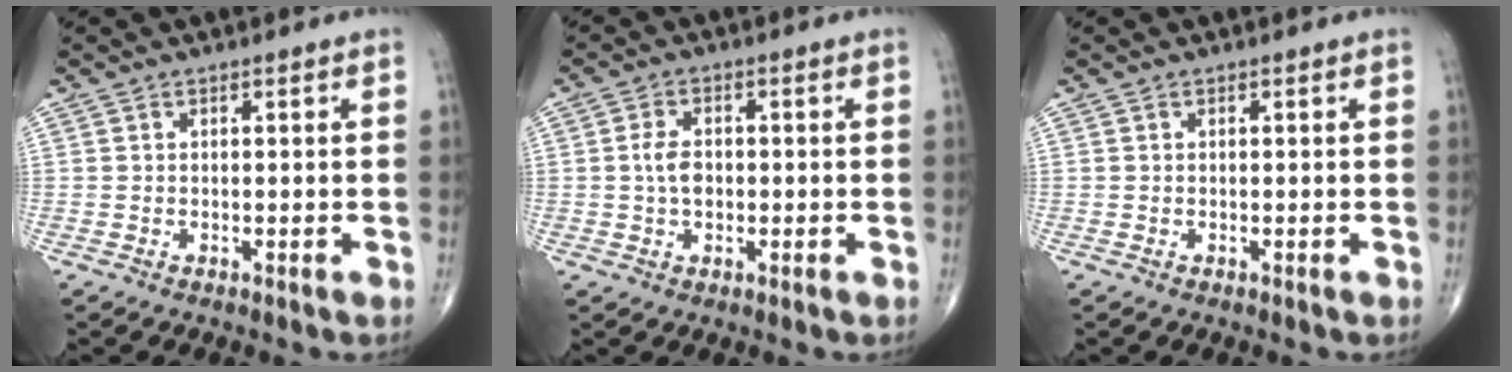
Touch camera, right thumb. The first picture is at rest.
{"total": 4.1, "force": [-0.1, 2.7, 3.2], "torque": [-0.058, 0.007, -0.006]}
{"total": 0.0}